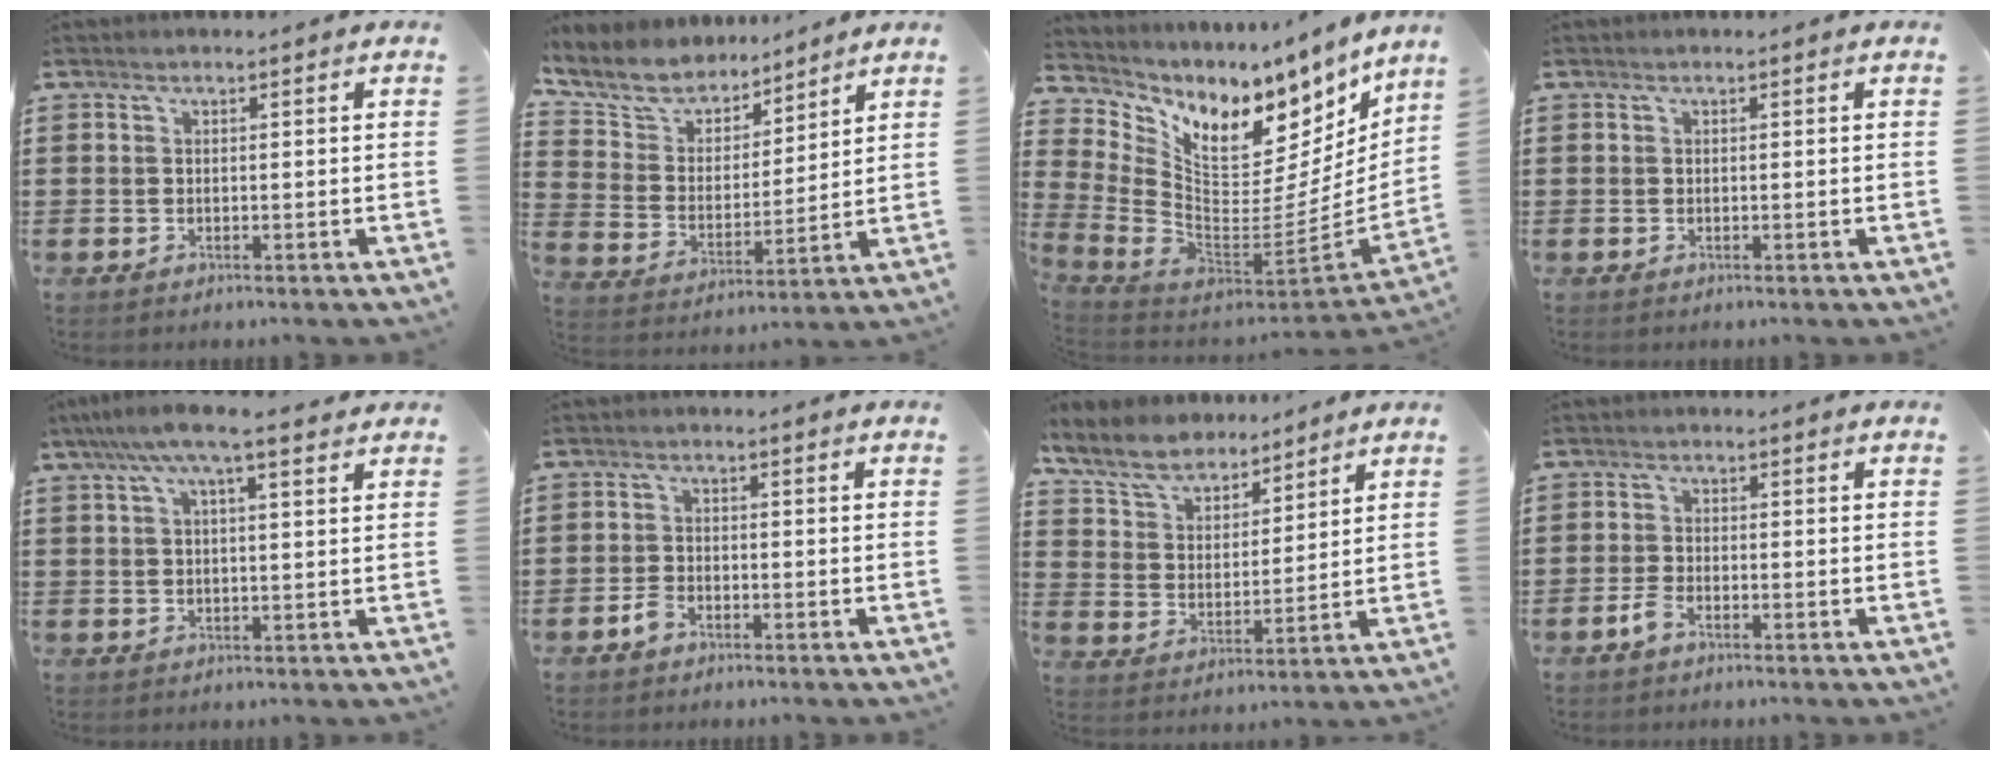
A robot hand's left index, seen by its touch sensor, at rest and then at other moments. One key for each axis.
{"total": 7.2, "fx": 6.5, "fy": 2.9, "fz": 0.8, "tx": -0.060, "ty": -0.040, "tz": 0.116}
{"total": 8.3, "fx": 6.1, "fy": 3.9, "fz": 4.0, "tx": -0.101, "ty": -0.080, "tz": 0.104}
{"total": 0.0}
{"total": 6.3, "fx": 4.3, "fy": 1.0, "fz": 4.4, "tx": -0.097, "ty": 0.002, "tz": 0.076}
{"total": 2.3, "fx": -1.6, "fy": 1.2, "fz": 1.1, "tx": -0.029, "ty": 0.003, "tz": -0.034}
{"total": 7.2, "fx": 6.4, "fy": 2.6, "fz": 2.3, "tx": -0.078, "ty": -0.025, "tz": 0.114}
{"total": 2.2, "fx": -1.5, "fy": 0.7, "fz": 1.5, "tx": -0.042, "ty": -0.001, "tz": -0.033}